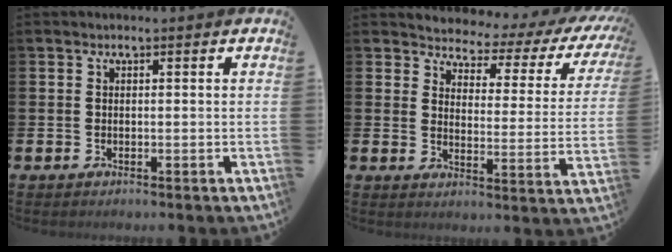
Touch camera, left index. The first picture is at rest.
{"total": 2.9, "force": [2.4, 1.5, 0.6], "torque": [-0.024, -0.034, 0.029]}